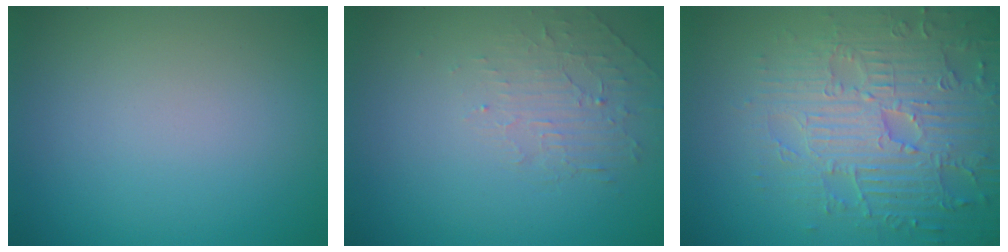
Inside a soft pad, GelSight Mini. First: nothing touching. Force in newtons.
{"total": 1.9, "press": 0.6, "slide": 1.8}
{"total": 7.0, "press": 5.6, "slide": 4.3}